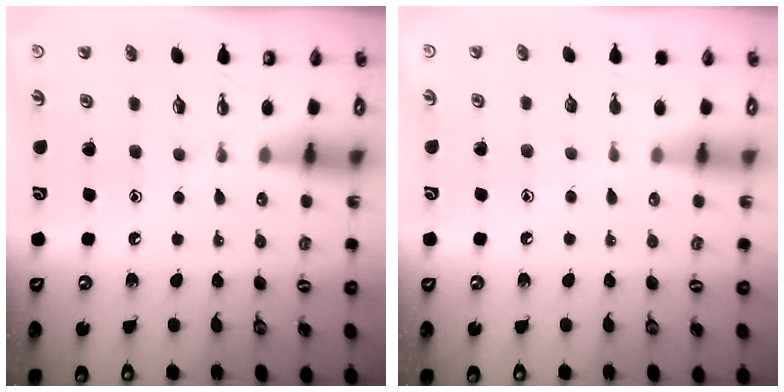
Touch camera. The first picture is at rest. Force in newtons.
{"total": 3.0, "press": 2.9, "slide": 0.3}